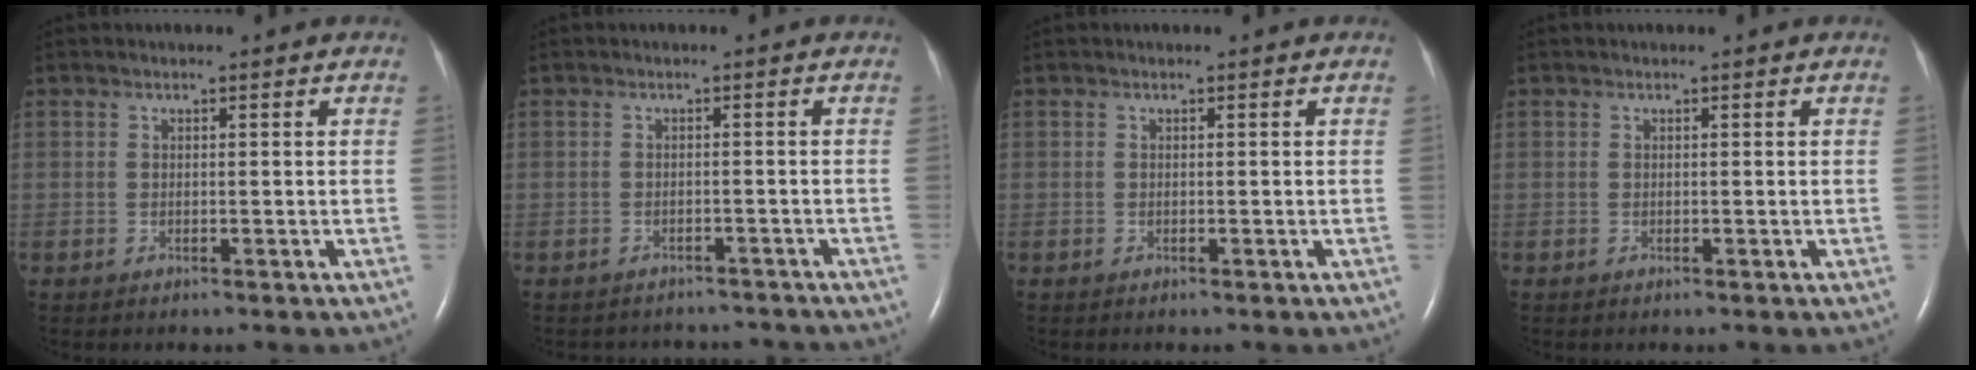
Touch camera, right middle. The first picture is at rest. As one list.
[{"total": 7.6, "force": [-7.2, 2.5, 0.7], "torque": [-0.014, 0.008, -0.075]}, {"total": 0.0}, {"total": 0.0}]